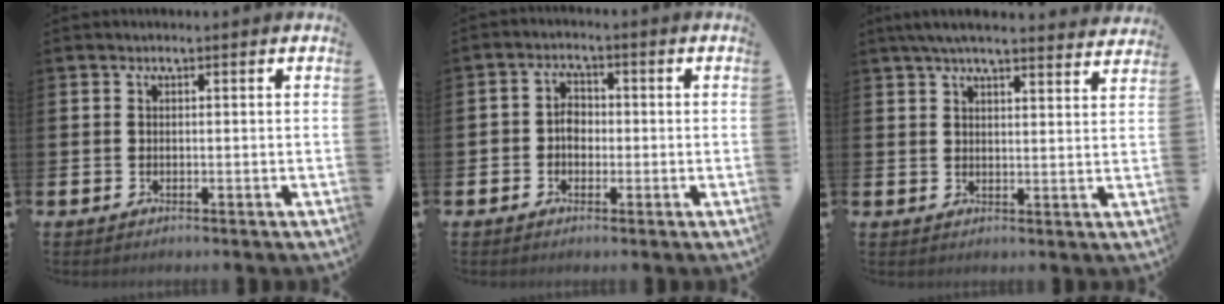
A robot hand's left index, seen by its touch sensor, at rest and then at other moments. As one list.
[{"total": 2.8, "force": [-0.7, 2.3, 1.6], "torque": [-0.018, 0.003, -0.020]}, {"total": 5.2, "force": [4.9, 0.4, 1.8], "torque": [-0.043, -0.017, 0.089]}]